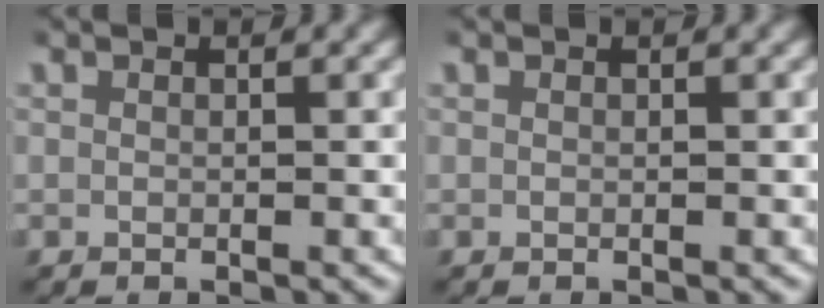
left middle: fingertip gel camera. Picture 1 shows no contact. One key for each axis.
{"total": 0.0}